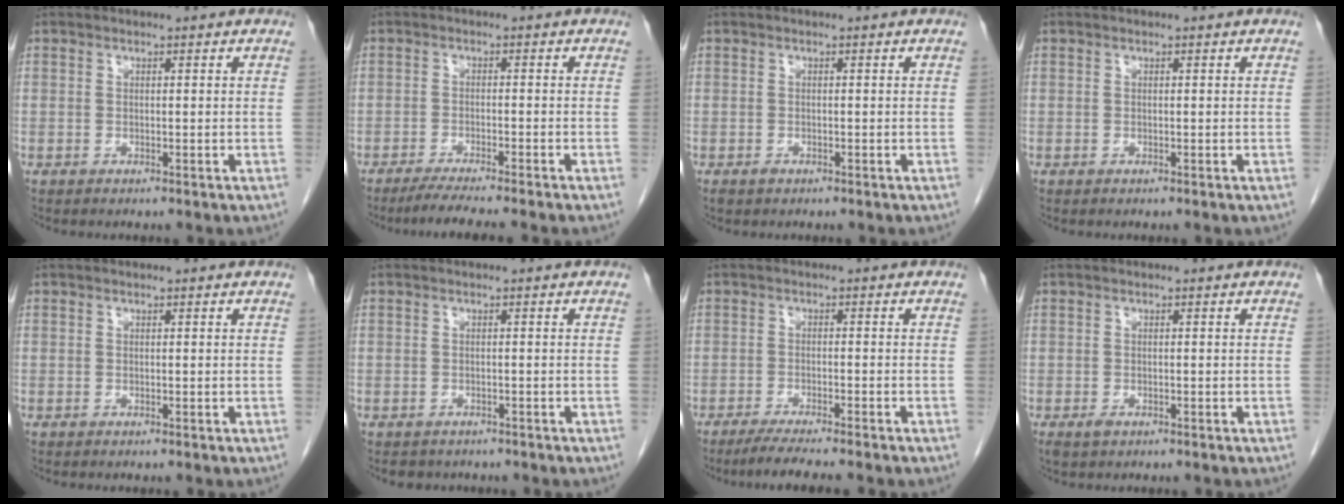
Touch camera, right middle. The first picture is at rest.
{"total": 6.4, "force": [-5.4, -0.9, 3.3], "torque": [-0.042, -0.017, -0.087]}
{"total": 0.7, "force": [-0.5, 0.4, 0.3], "torque": [-0.006, 0.000, -0.005]}
{"total": 0.0}
{"total": 0.0}
{"total": 2.9, "force": [-2.5, 1.5, 0.4], "torque": [-0.011, 0.001, -0.032]}
{"total": 6.2, "force": [-5.2, -0.7, 3.3], "torque": [-0.045, -0.016, -0.084]}
{"total": 1.3, "force": [-0.7, 0.7, 0.8], "torque": [-0.015, 0.000, -0.006]}